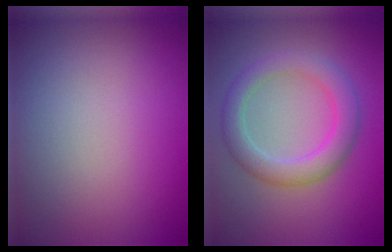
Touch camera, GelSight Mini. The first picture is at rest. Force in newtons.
{"total": 4.1, "press": 4.1, "slide": 0.3}